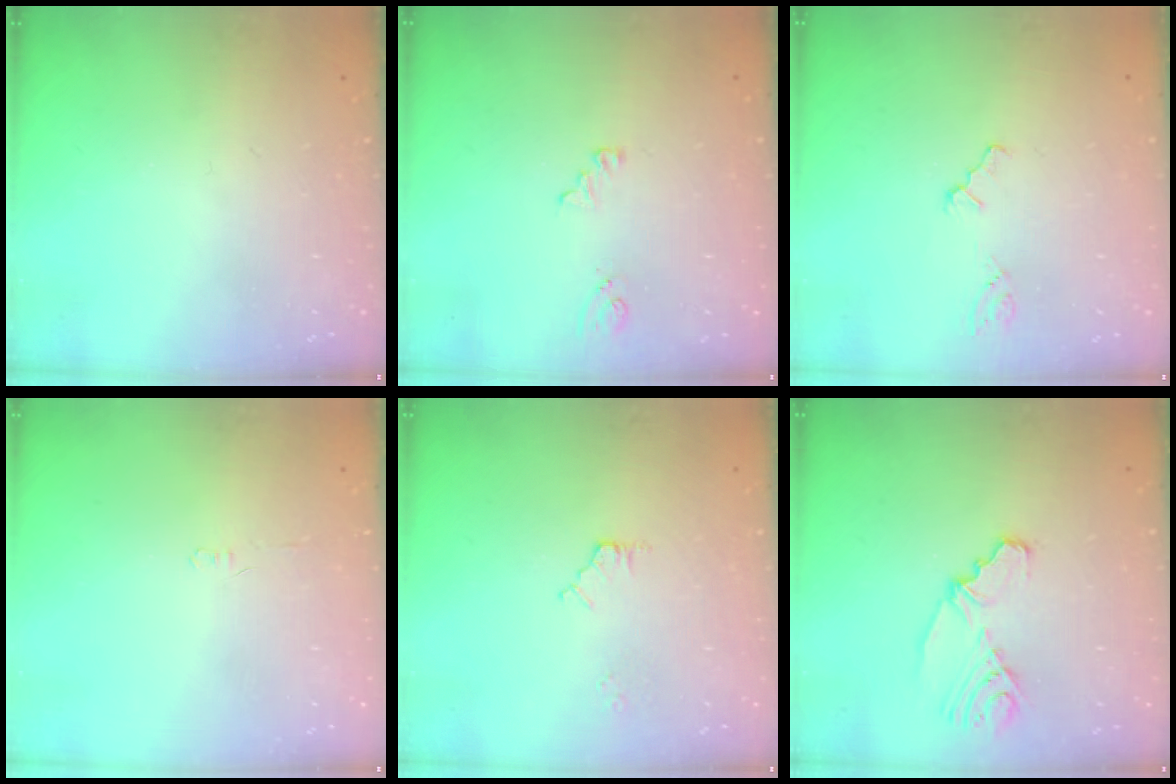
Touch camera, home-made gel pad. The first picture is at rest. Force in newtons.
{"total": 3.7, "press": 3.7, "slide": 0.5}
{"total": 0.0}
{"total": 1.1, "press": 1.0, "slide": 0.3}
{"total": 3.9, "press": 3.9, "slide": 0.4}
{"total": 5.3, "press": 3.4, "slide": 4.1}